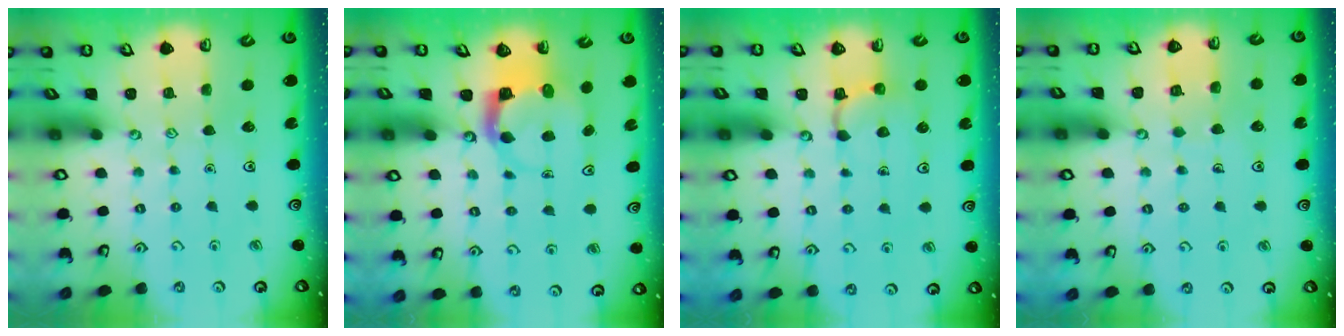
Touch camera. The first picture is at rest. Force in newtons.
{"total": 4.0, "press": 3.9, "slide": 0.3}
{"total": 3.0, "press": 2.9, "slide": 0.7}
{"total": 4.7, "press": 4.6, "slide": 0.4}